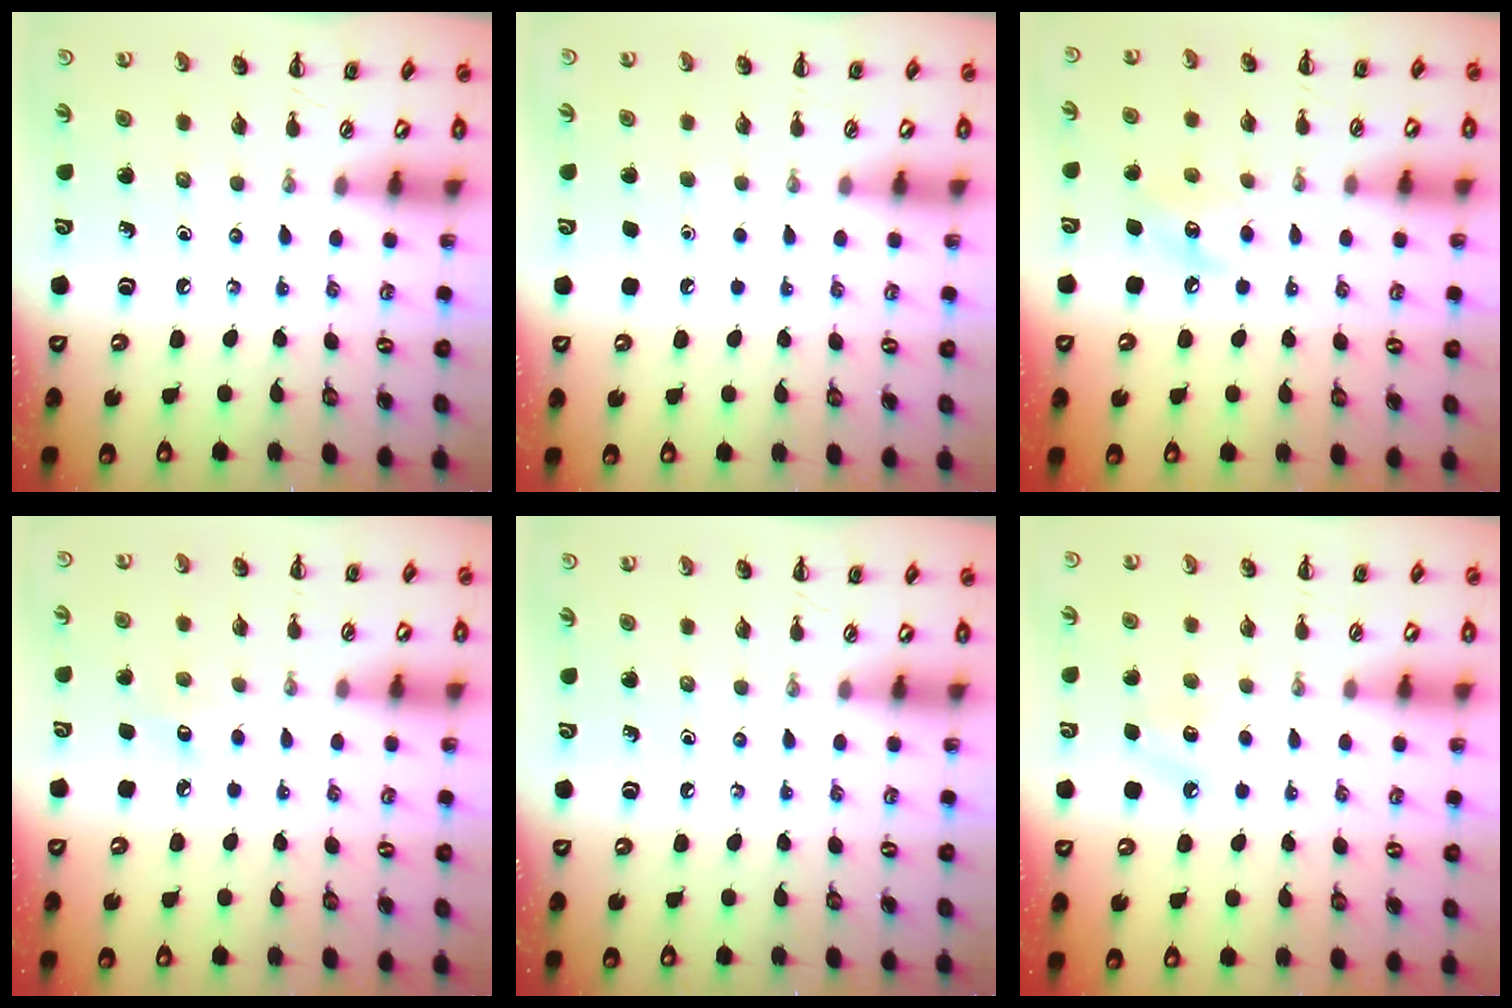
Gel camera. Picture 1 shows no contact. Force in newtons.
{"total": 1.6, "press": 1.6, "slide": 0.1}
{"total": 6.8, "press": 6.7, "slide": 0.6}
{"total": 5.4, "press": 5.3, "slide": 1.3}
{"total": 0.0}
{"total": 6.0, "press": 5.8, "slide": 1.6}